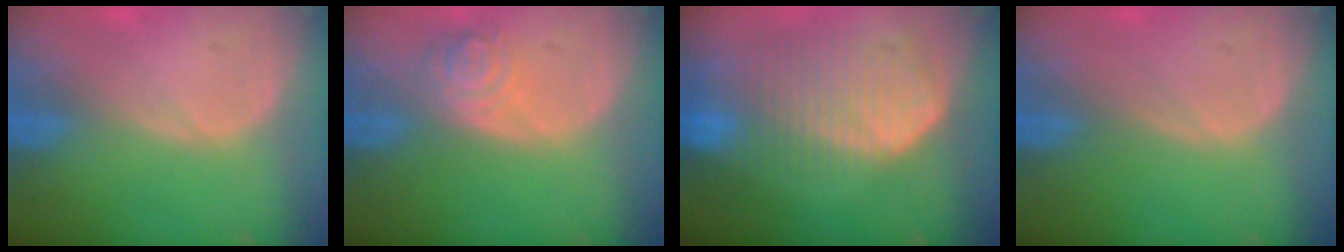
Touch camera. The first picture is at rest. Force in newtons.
{"total": 4.6, "press": 4.2, "slide": 1.8}
{"total": 10.5, "press": 9.1, "slide": 5.2}
{"total": 0.0}